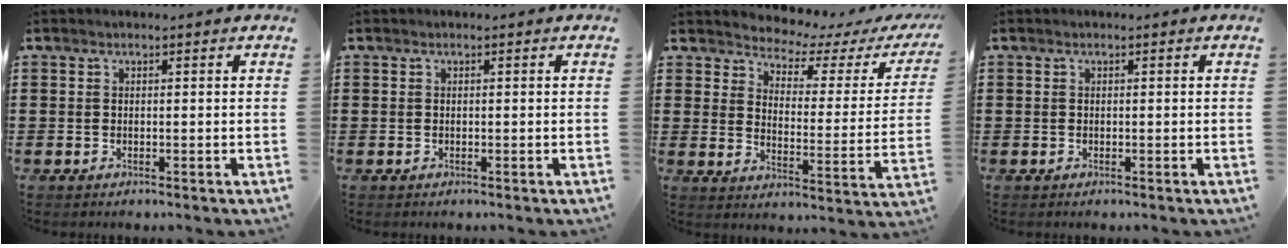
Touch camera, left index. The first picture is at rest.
{"total": 0.0}
{"total": 2.9, "force": [2.6, 0.8, 0.9], "torque": [-0.038, -0.023, 0.035]}
{"total": 0.0}